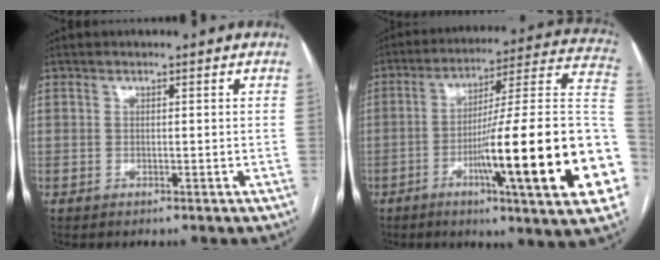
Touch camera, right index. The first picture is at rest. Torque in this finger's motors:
{"motor_torque": [2.14, 0.00, 1.05, 0.21]}